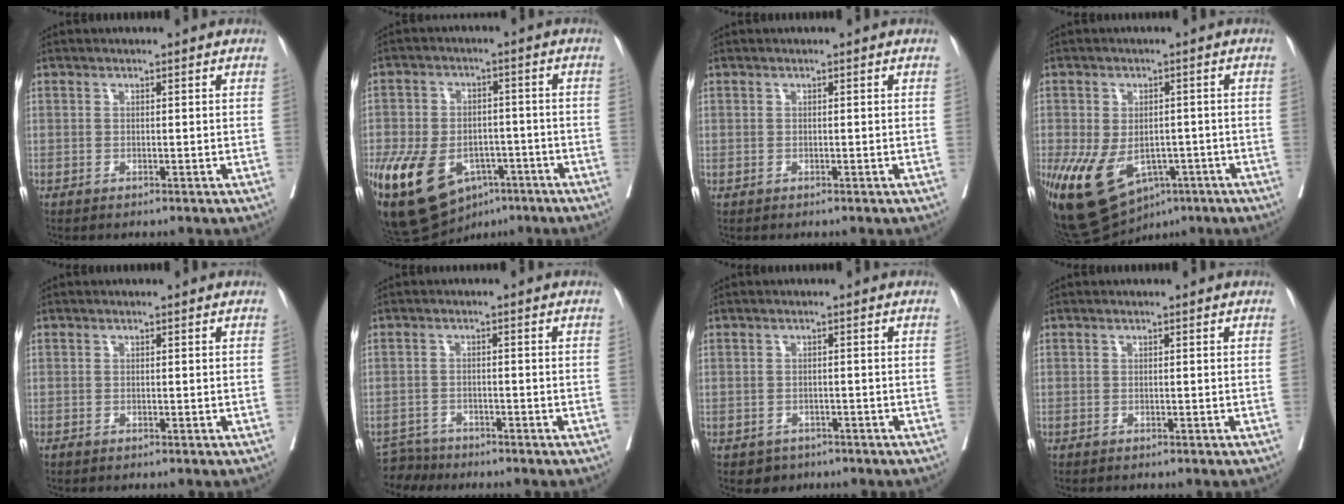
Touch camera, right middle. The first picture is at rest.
{"total": 19.0, "force": [-9.2, 11.6, 11.9], "torque": [-0.269, -0.009, -0.137]}
{"total": 0.0}
{"total": 16.3, "force": [-7.5, 10.3, 10.2], "torque": [-0.209, -0.011, -0.100]}
{"total": 0.0}
{"total": 3.4, "force": [-3.2, 0.7, -0.9], "torque": [0.017, -0.006, -0.057]}
{"total": 2.7, "force": [-1.8, 1.9, 0.1], "torque": [-0.005, 0.007, -0.025]}
{"total": 0.7, "force": [-0.6, 0.1, 0.2], "torque": [-0.002, -0.001, -0.011]}